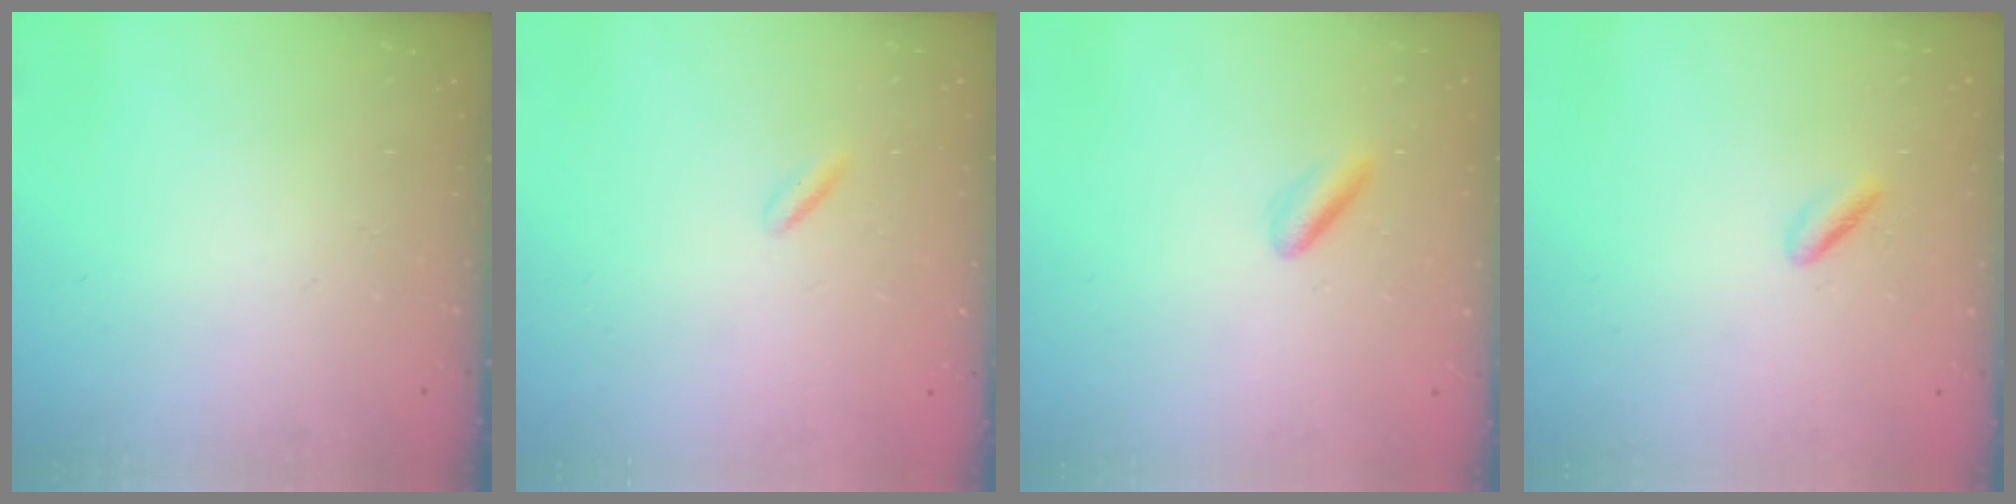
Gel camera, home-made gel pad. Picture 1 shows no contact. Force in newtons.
{"total": 1.3, "press": 1.1, "slide": 0.6}
{"total": 2.4, "press": 2.2, "slide": 0.9}
{"total": 1.1, "press": 0.9, "slide": 0.7}